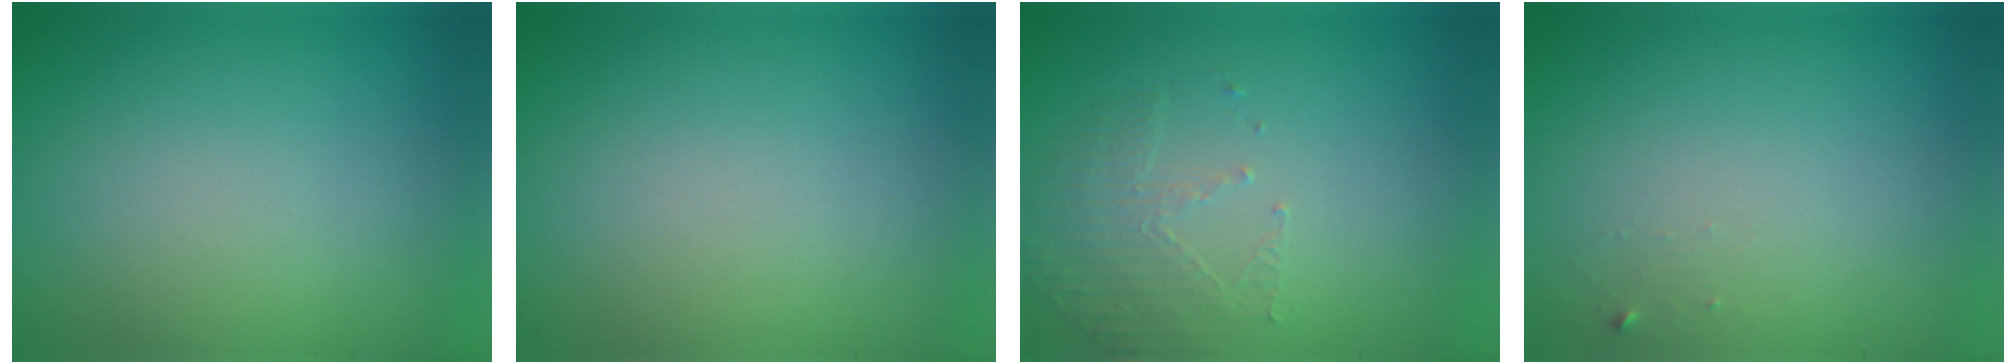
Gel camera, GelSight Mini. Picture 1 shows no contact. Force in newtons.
{"total": 0.0}
{"total": 1.7, "press": 0.9, "slide": 1.4}
{"total": 0.6, "press": 0.6, "slide": 0.1}